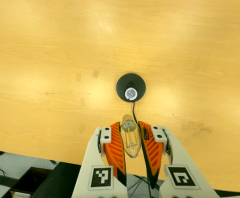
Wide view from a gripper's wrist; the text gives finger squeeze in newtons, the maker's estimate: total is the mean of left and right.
{"total": 22.3, "left": 25.1, "right": 19.4}